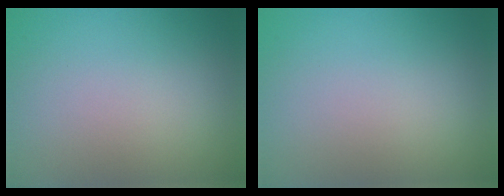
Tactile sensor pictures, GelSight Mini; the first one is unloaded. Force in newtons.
{"total": 0.0}